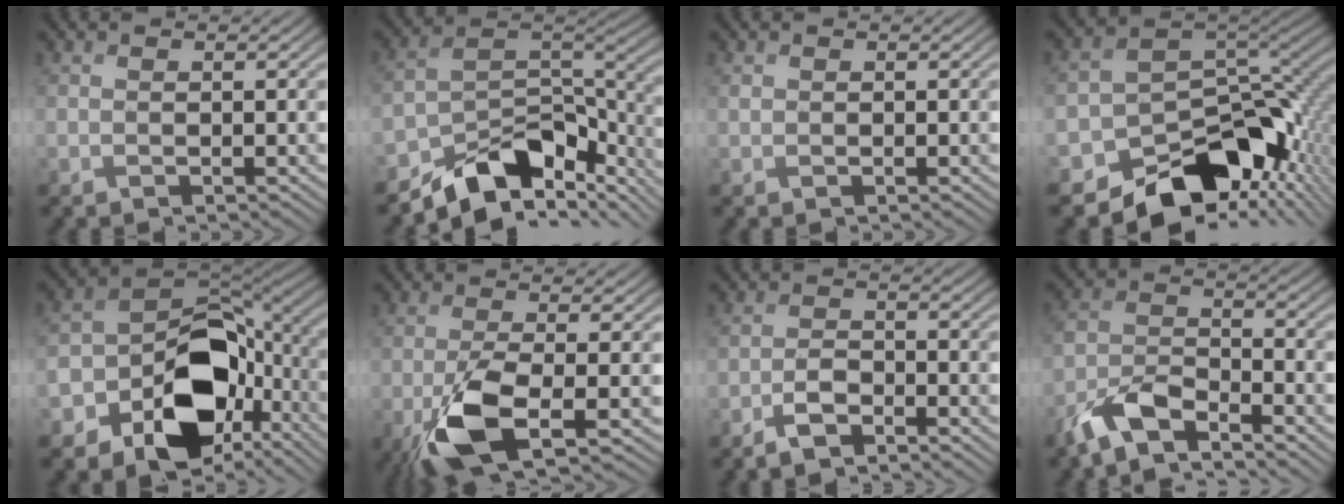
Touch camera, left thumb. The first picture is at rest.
{"total": 11.7, "force": [-8.1, 5.7, 6.3], "torque": [-0.102, -0.006, -0.154]}
{"total": 0.7, "force": [0.2, 0.6, 0.3], "torque": [-0.008, -0.002, 0.005]}
{"total": 13.1, "force": [-7.7, 8.2, 6.7], "torque": [-0.105, -0.024, -0.133]}
{"total": 16.0, "force": [-6.2, 11.0, 9.8], "torque": [-0.182, -0.034, -0.108]}
{"total": 7.6, "force": [-2.8, 2.4, 6.6], "torque": [-0.139, -0.008, -0.062]}
{"total": 3.2, "force": [-2.4, 1.2, 1.7], "torque": [-0.033, 0.000, -0.053]}
{"total": 7.7, "force": [-5.8, 2.7, 4.2], "torque": [-0.089, -0.003, -0.130]}